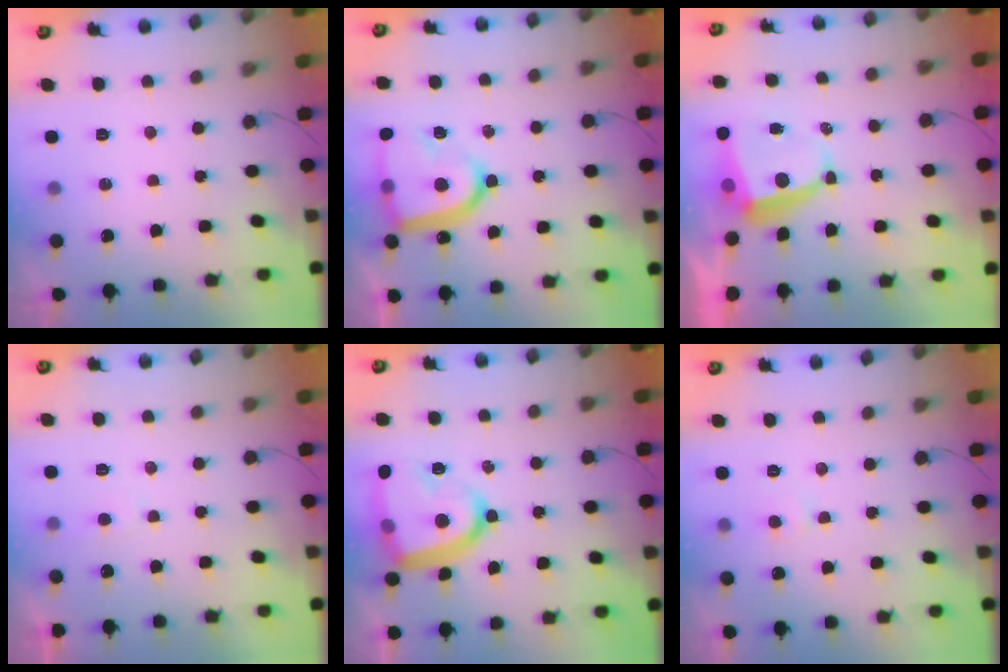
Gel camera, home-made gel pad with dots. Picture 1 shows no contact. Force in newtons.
{"total": 18.6, "press": 18.5, "slide": 1.6}
{"total": 5.9, "press": 5.9, "slide": 0.8}
{"total": 3.4, "press": 3.3, "slide": 0.4}
{"total": 17.1, "press": 17.0, "slide": 1.2}
{"total": 3.7, "press": 3.7, "slide": 0.3}